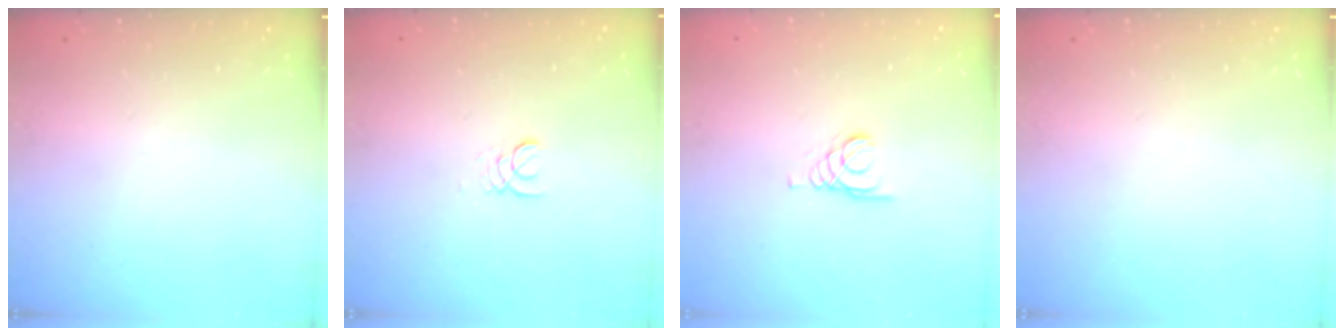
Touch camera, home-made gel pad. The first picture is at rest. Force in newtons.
{"total": 1.3, "press": 1.3, "slide": 0.1}
{"total": 1.6, "press": 1.6, "slide": 0.0}
{"total": 0.0}